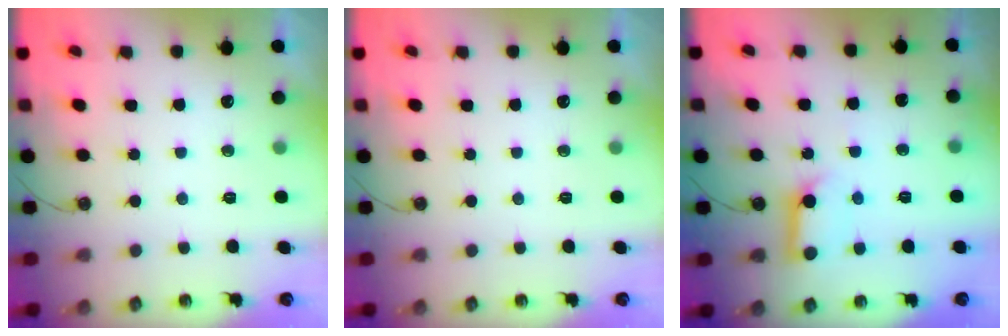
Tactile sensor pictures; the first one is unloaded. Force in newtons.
{"total": 0.0}
{"total": 10.4, "press": 10.3, "slide": 1.2}